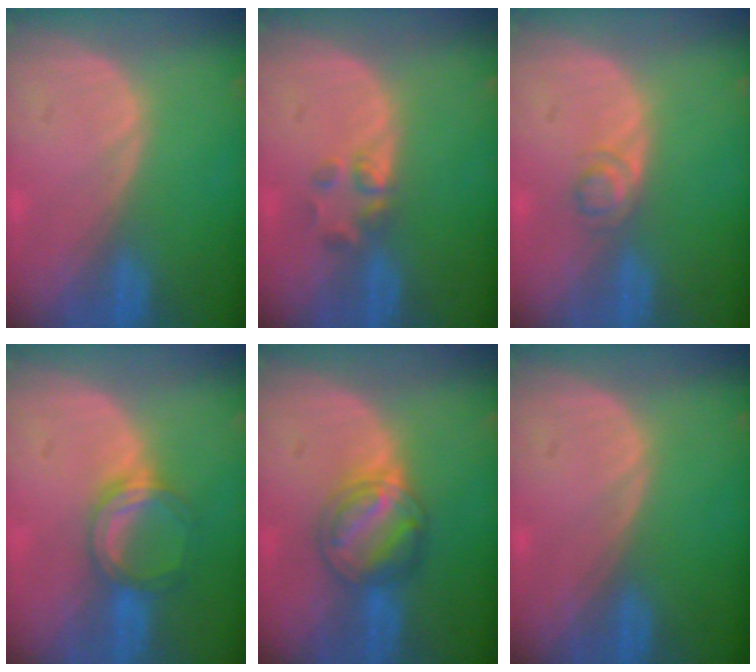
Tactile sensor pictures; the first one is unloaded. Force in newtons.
{"total": 2.6, "press": 2.4, "slide": 0.9}
{"total": 2.2, "press": 2.2, "slide": 0.2}
{"total": 5.2, "press": 4.9, "slide": 1.7}
{"total": 6.2, "press": 6.1, "slide": 1.3}
{"total": 0.0}